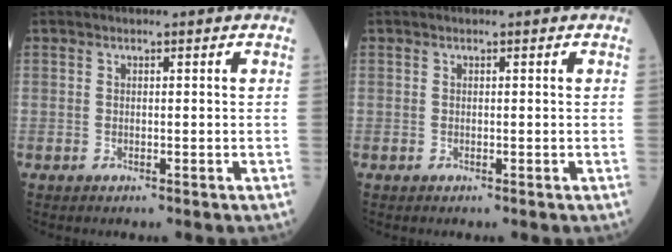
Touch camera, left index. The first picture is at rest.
{"total": 0.0}